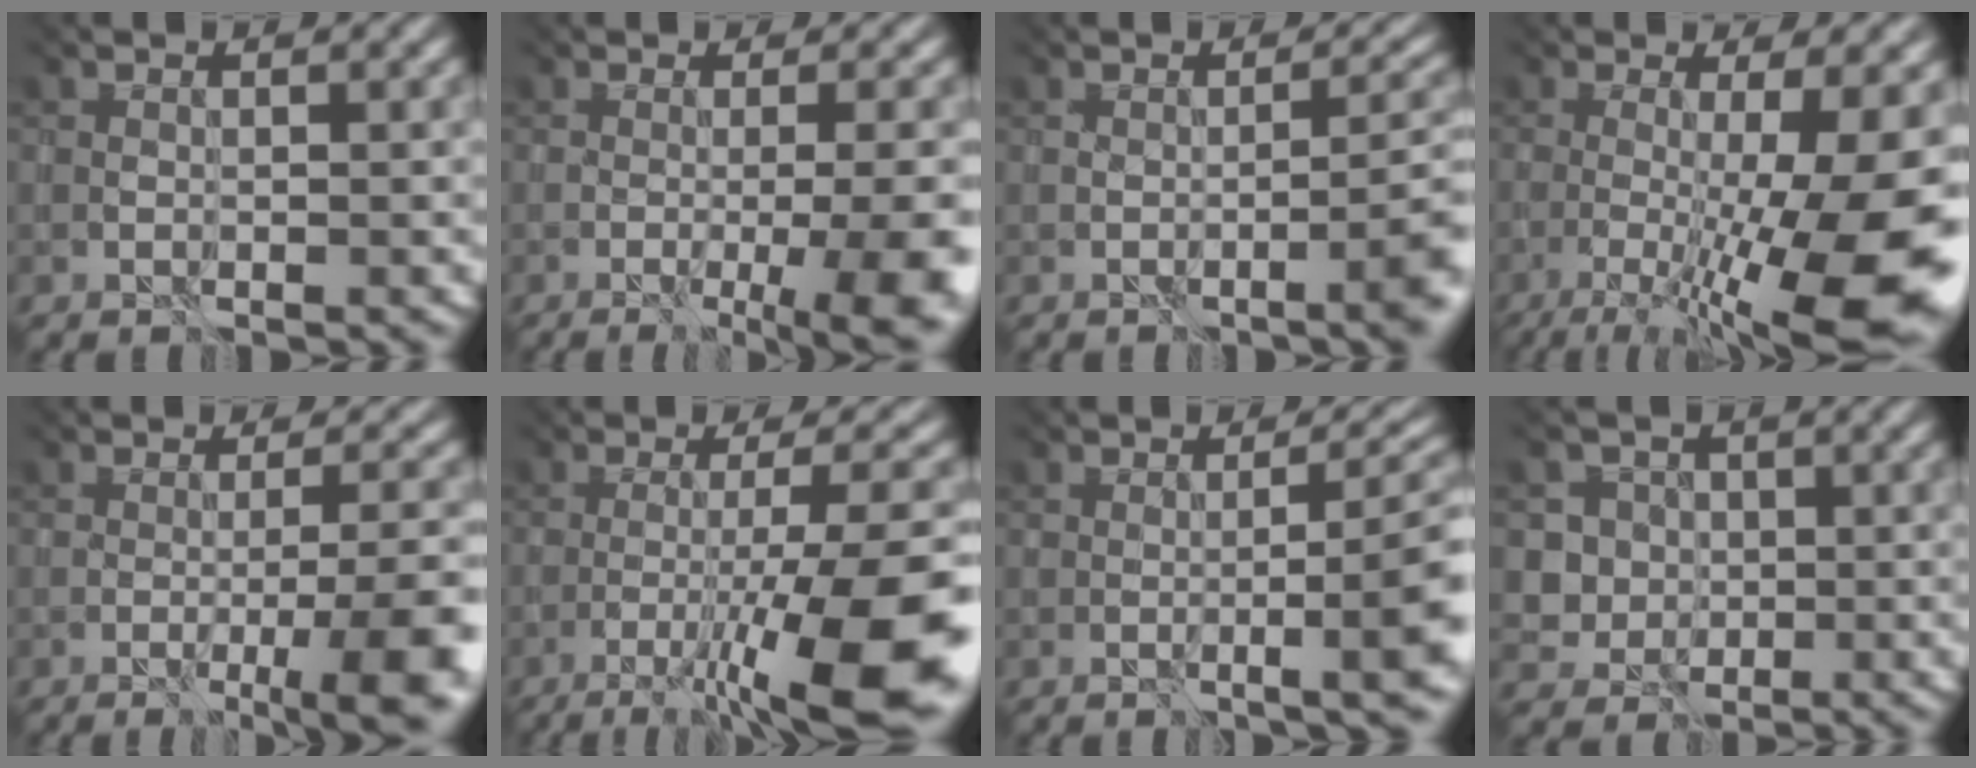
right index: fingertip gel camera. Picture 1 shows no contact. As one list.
[{"total": 10.4, "force": [-3.5, 3.7, 9.1], "torque": [-0.085, 0.003, -0.020]}, {"total": 4.4, "force": [-2.4, 0.6, 3.6], "torque": [-0.035, 0.000, -0.016]}, {"total": 15.4, "force": [-3.9, 4.8, 14.1], "torque": [-0.205, -0.012, -0.038]}, {"total": 7.9, "force": [-3.7, 1.4, 6.8], "torque": [-0.074, 0.001, -0.035]}, {"total": 11.3, "force": [-6.3, 0.9, 9.4], "torque": [-0.149, -0.009, -0.084]}, {"total": 4.7, "force": [-1.5, 0.2, 4.4], "torque": [-0.055, -0.002, 0.002]}, {"total": 3.8, "force": [1.6, 3.4, 0.2], "torque": [-0.018, 0.009, 0.029]}]